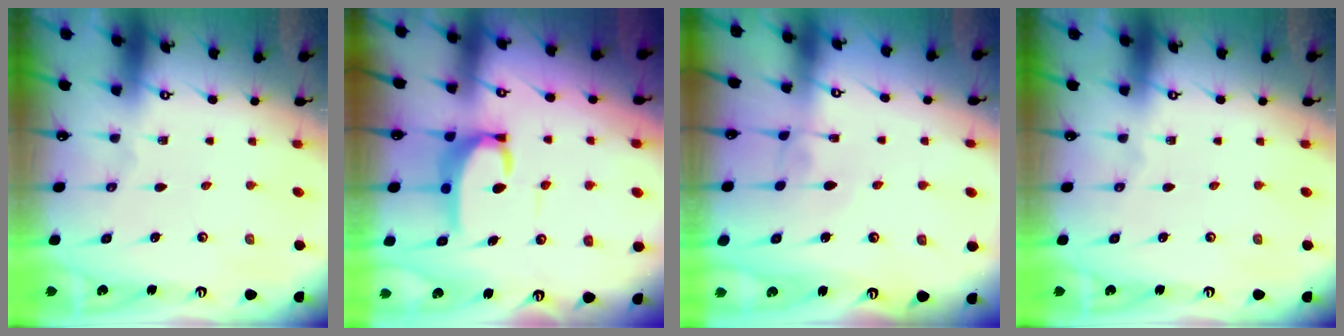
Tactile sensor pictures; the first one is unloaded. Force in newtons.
{"total": 6.4, "press": 6.4, "slide": 0.6}
{"total": 2.4, "press": 2.4, "slide": 0.2}
{"total": 0.0}